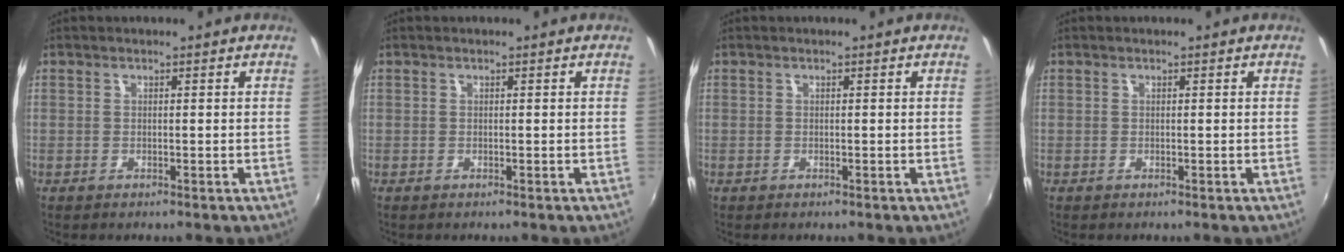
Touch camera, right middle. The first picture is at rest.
{"total": 0.0}
{"total": 0.0}
{"total": 0.0}